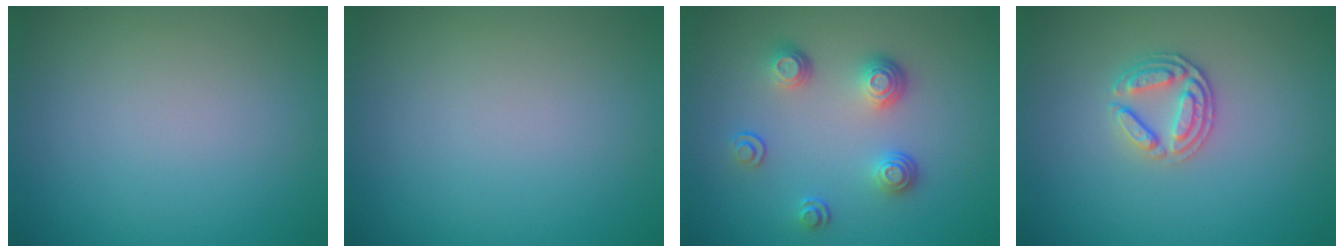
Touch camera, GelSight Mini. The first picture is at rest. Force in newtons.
{"total": 0.0}
{"total": 3.4, "press": 2.6, "slide": 2.2}
{"total": 2.6, "press": 2.5, "slide": 0.8}